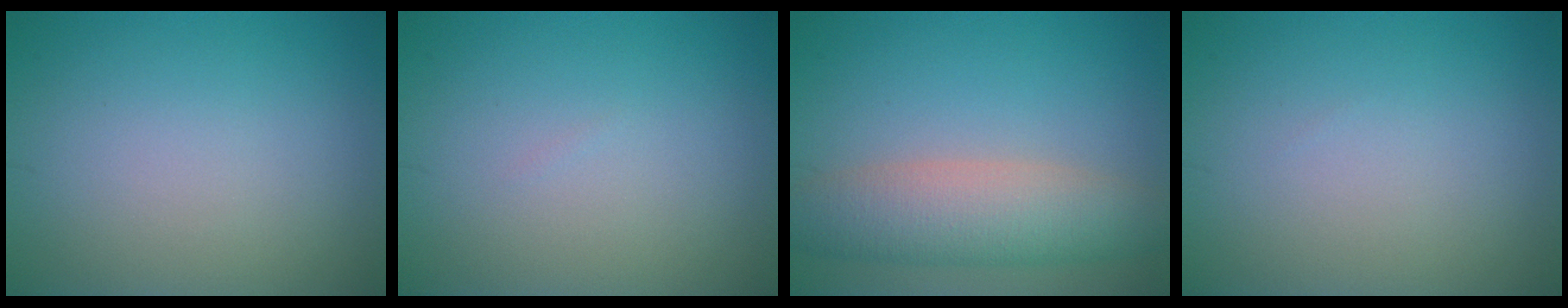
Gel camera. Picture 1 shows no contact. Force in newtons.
{"total": 0.0}
{"total": 6.0, "press": 6.0, "slide": 0.4}
{"total": 0.0}